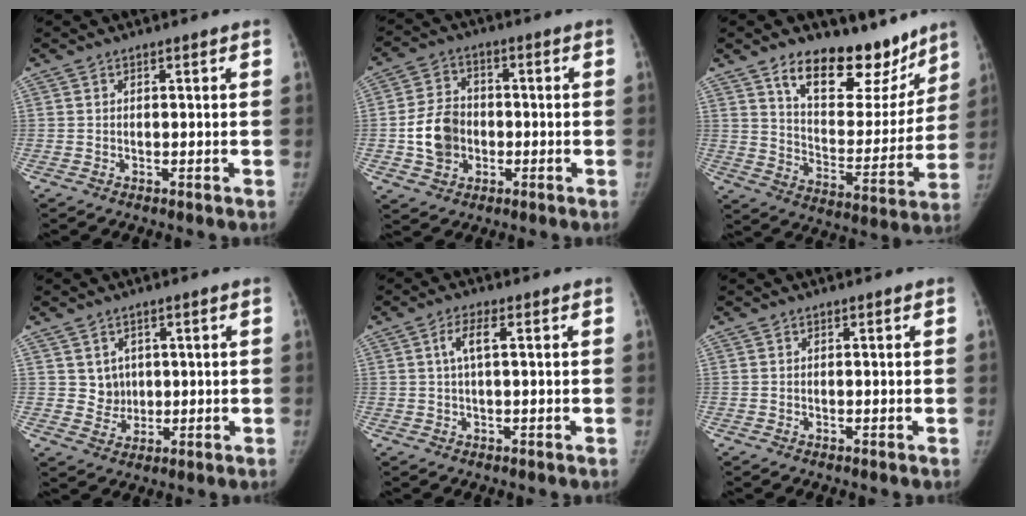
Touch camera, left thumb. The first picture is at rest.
{"total": 9.3, "force": [-1.6, 7.6, 5.2], "torque": [-0.078, 0.017, -0.032]}
{"total": 20.3, "force": [14.3, 10.3, 10.1], "torque": [-0.080, -0.089, 0.220]}
{"total": 4.1, "force": [1.1, 3.7, 1.2], "torque": [0.003, -0.006, 0.024]}
{"total": 3.4, "force": [0.8, 0.9, 3.2], "torque": [-0.071, 0.012, 0.015]}
{"total": 0.0}